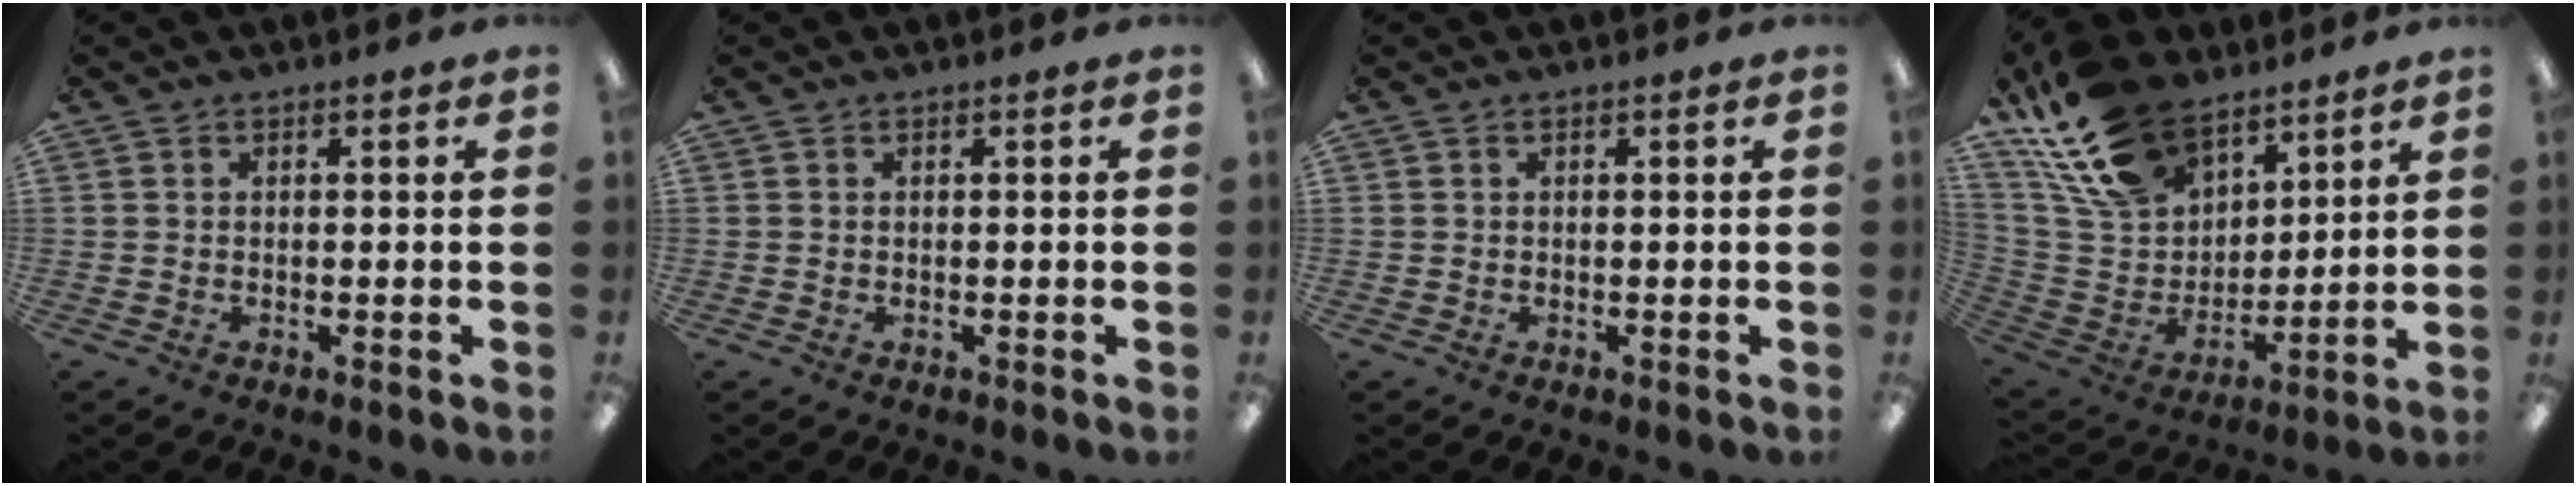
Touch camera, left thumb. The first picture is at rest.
{"total": 0.0}
{"total": 0.0}
{"total": 21.2, "force": [14.6, 12.1, 9.6], "torque": [-0.200, -0.067, 0.276]}